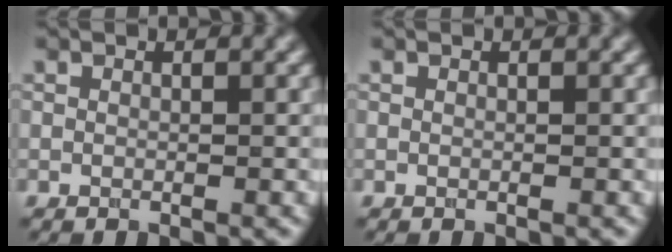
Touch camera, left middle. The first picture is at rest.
{"total": 0.0}